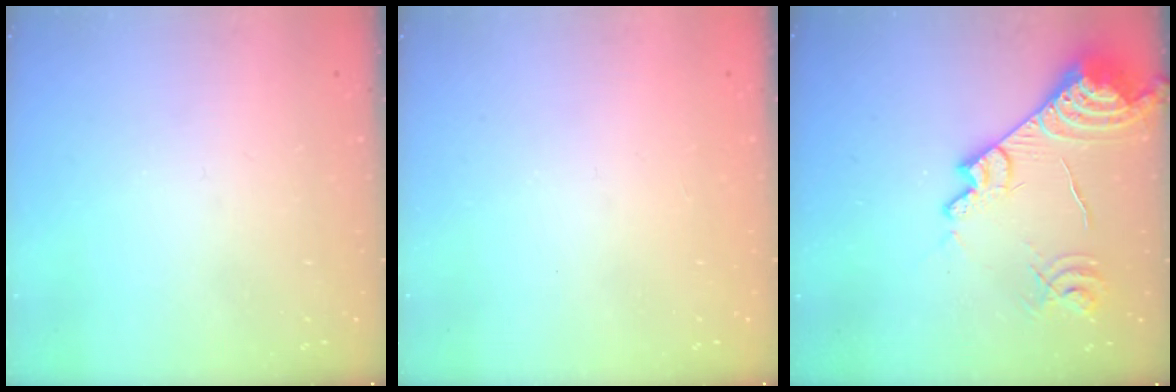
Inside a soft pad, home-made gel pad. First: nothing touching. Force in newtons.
{"total": 1.0, "press": 0.9, "slide": 0.3}
{"total": 18.0, "press": 17.9, "slide": 1.8}